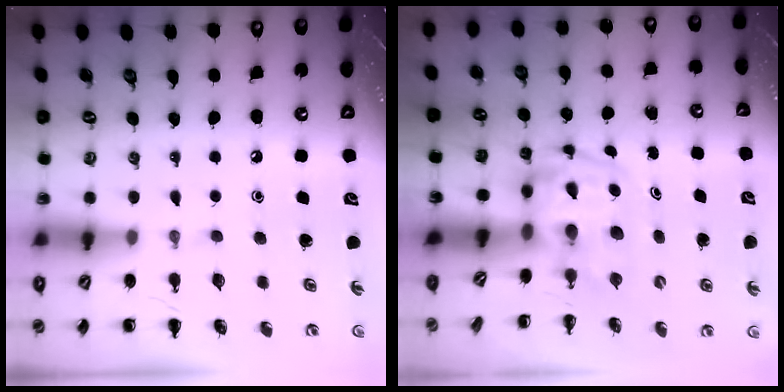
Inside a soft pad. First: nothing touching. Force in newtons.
{"total": 3.6, "press": 3.6, "slide": 0.6}